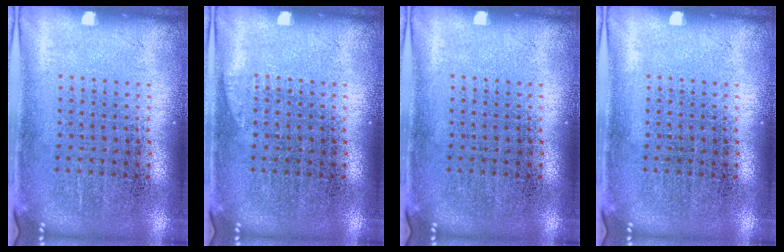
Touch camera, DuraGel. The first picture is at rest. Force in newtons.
{"total": 0.6, "press": 0.6, "slide": 0.2}
{"total": 0.0}
{"total": 0.0}